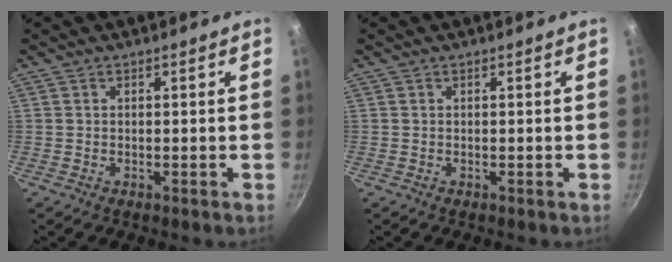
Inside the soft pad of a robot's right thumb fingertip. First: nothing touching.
{"total": 0.0}